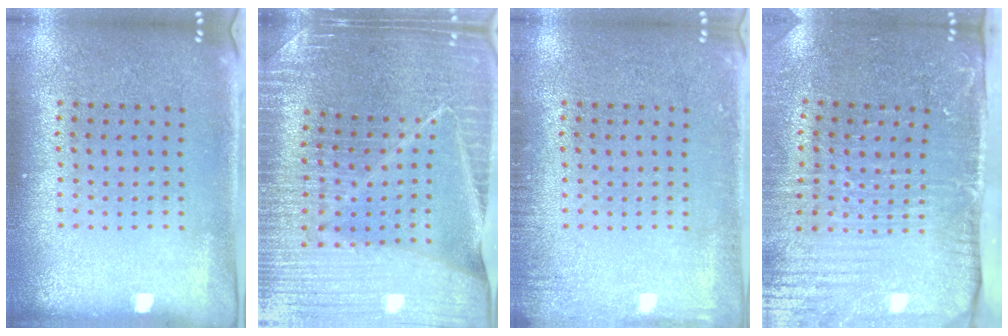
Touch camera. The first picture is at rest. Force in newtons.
{"total": 4.5, "press": 4.3, "slide": 1.6}
{"total": 1.5, "press": 1.4, "slide": 0.2}
{"total": 4.5, "press": 3.7, "slide": 2.5}